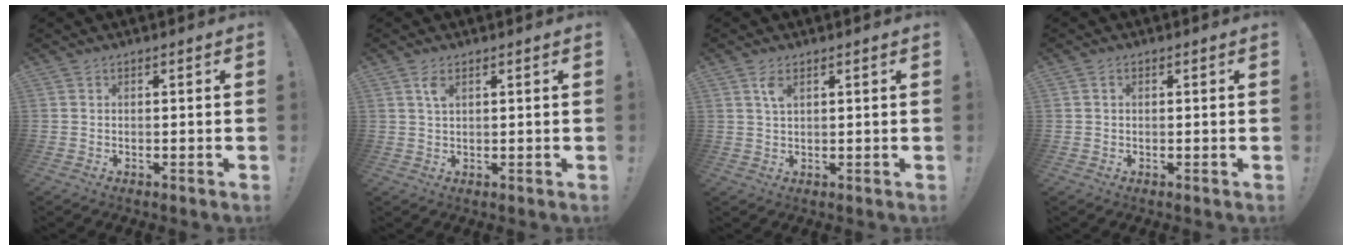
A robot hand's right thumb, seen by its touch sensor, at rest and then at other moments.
{"total": 2.8, "force": [1.2, 1.2, 2.2], "torque": [-0.040, -0.001, 0.020]}
{"total": 3.2, "force": [1.4, 1.4, 2.5], "torque": [-0.046, -0.002, 0.023]}
{"total": 0.7, "force": [0.2, 0.4, 0.5], "torque": [-0.009, 0.002, 0.003]}